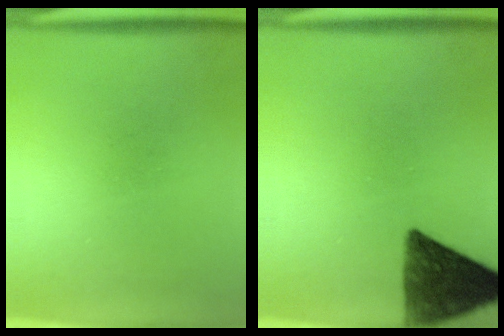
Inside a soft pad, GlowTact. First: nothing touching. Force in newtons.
{"total": 11.1}